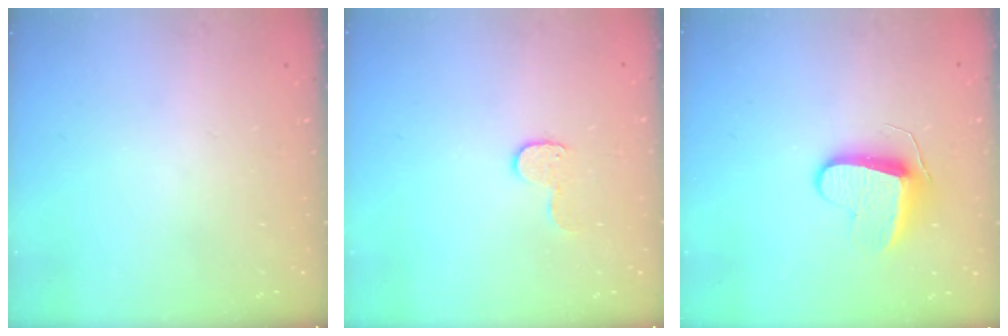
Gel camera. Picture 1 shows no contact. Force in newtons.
{"total": 6.7, "press": 6.7, "slide": 0.4}
{"total": 8.8, "press": 8.8, "slide": 0.2}